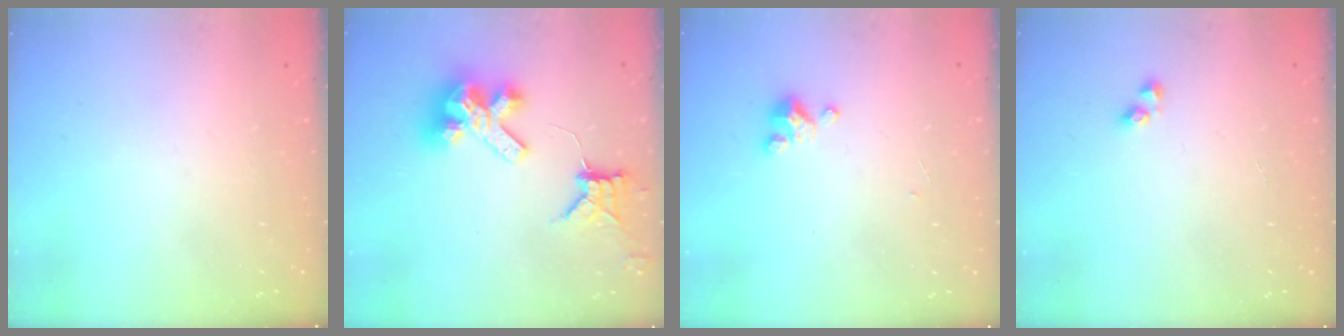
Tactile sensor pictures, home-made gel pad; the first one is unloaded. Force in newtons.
{"total": 13.3, "press": 13.2, "slide": 1.8}
{"total": 2.5, "press": 2.5, "slide": 0.3}
{"total": 2.9, "press": 2.8, "slide": 0.3}